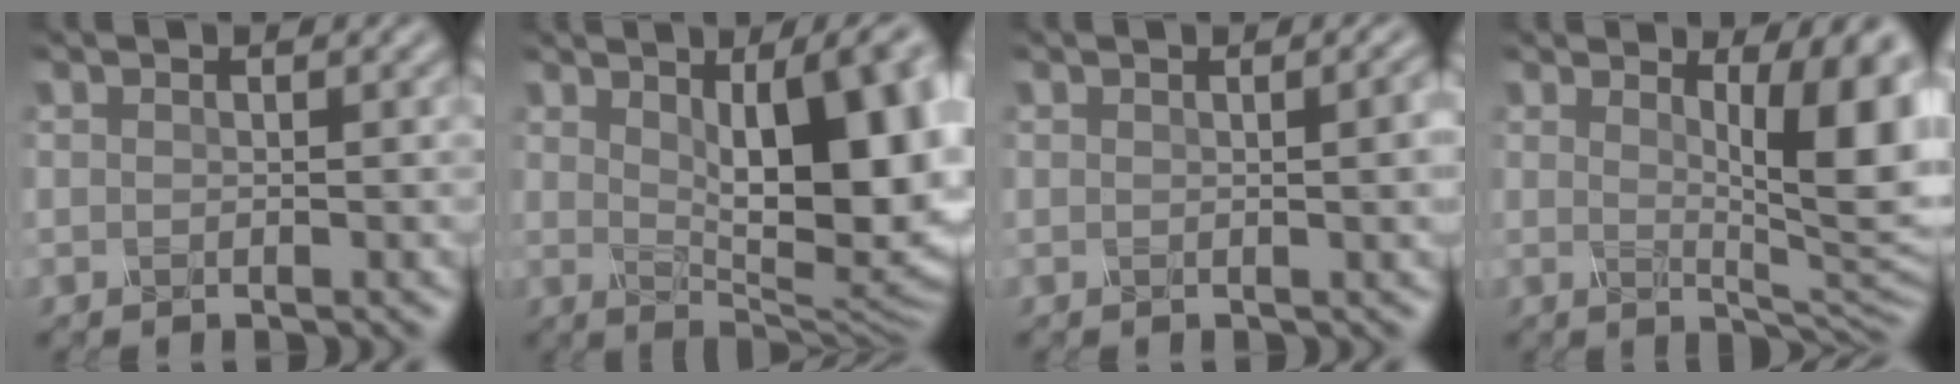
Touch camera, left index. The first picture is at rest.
{"total": 14.7, "force": [2.9, 5.6, 13.3], "torque": [-0.138, 0.016, 0.042]}
{"total": 3.7, "force": [0.4, 1.4, 3.4], "torque": [-0.019, 0.013, 0.004]}
{"total": 8.8, "force": [2.2, 2.2, 8.2], "torque": [-0.101, -0.010, 0.038]}